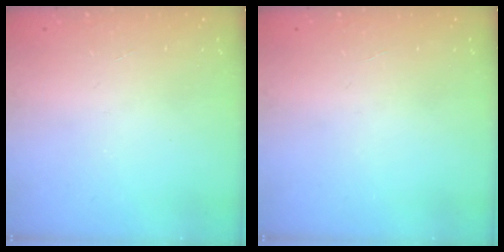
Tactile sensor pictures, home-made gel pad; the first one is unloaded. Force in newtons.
{"total": 0.0}